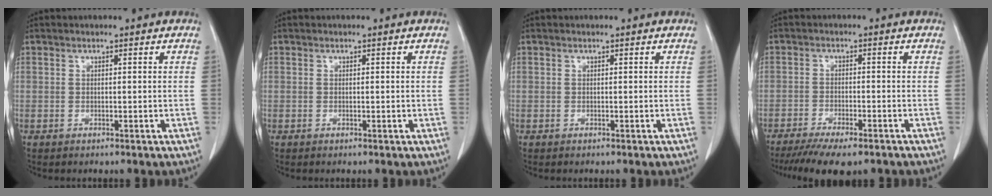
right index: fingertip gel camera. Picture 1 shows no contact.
{"total": 0.0}
{"total": 0.0}
{"total": 10.8, "force": [-8.5, 2.3, 6.2], "torque": [-0.087, -0.015, -0.128]}